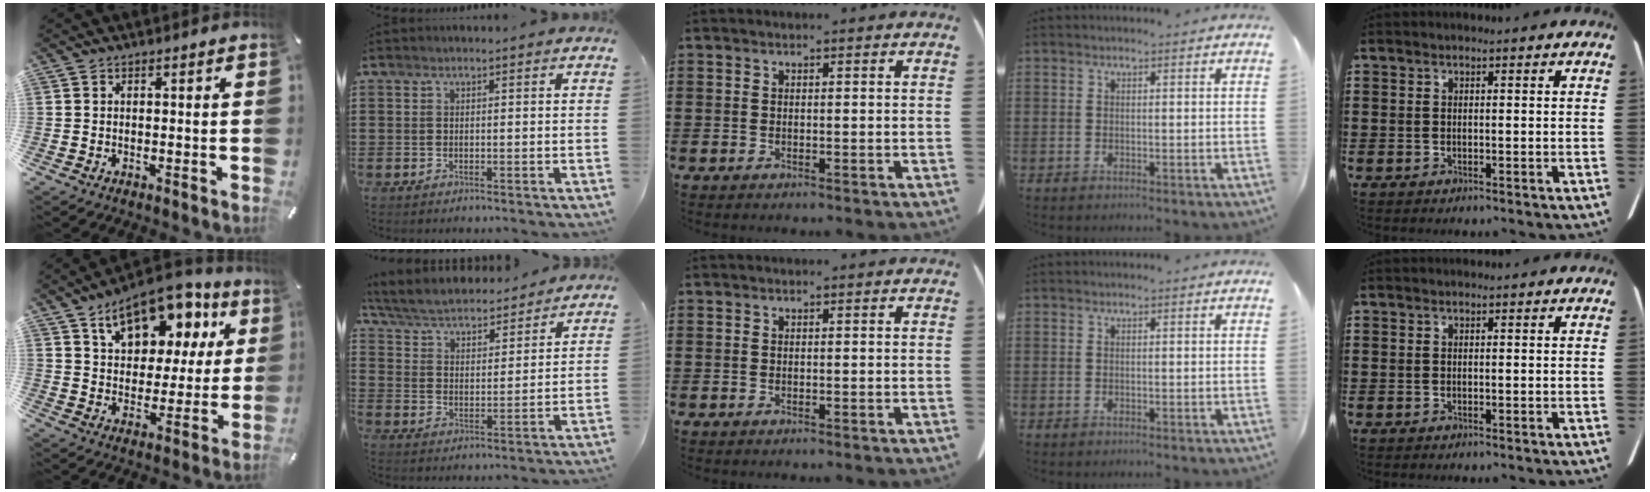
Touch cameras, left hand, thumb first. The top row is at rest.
{"thumb": {"total": 16.0, "force": [9.9, 9.6, 8.1], "torque": [-0.129, -0.051, 0.176]}, "index": {"total": 4.8, "force": [4.7, 0.6, 1.1], "torque": [-0.046, -0.028, 0.077]}}